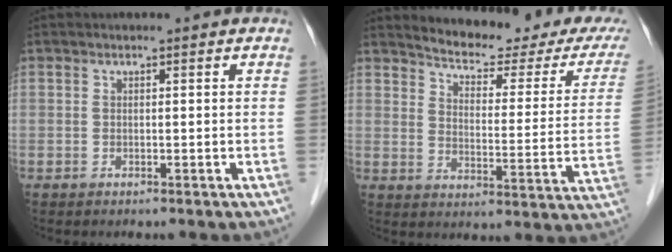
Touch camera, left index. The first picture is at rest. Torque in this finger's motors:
{"motor_torque": [0.63, -0.83, 0.03, 0.01]}